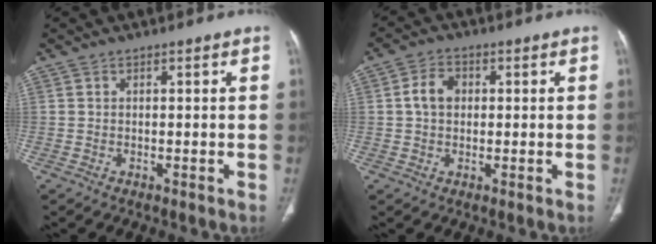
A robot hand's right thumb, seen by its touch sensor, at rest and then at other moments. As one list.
[{"total": 4.8, "force": [0.6, 3.6, 3.1], "torque": [-0.052, 0.011, 0.006]}]